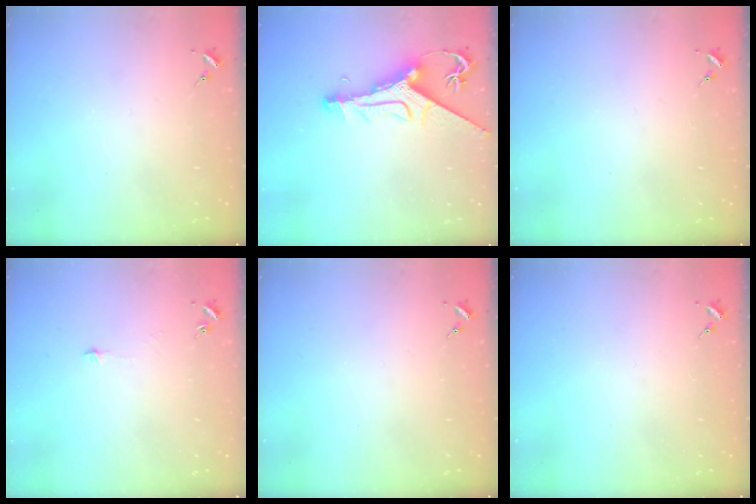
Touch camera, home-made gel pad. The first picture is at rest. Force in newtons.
{"total": 11.3, "press": 11.2, "slide": 1.4}
{"total": 0.0}
{"total": 2.9, "press": 2.9, "slide": 0.3}
{"total": 0.0}
{"total": 0.0}